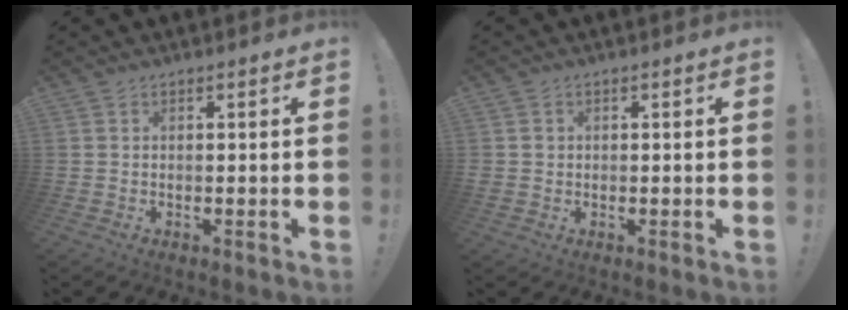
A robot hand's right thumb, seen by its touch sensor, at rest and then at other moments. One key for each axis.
{"total": 1.9, "fx": 0.3, "fy": 1.8, "fz": 0.3, "tx": 0.003, "ty": 0.000, "tz": 0.004}